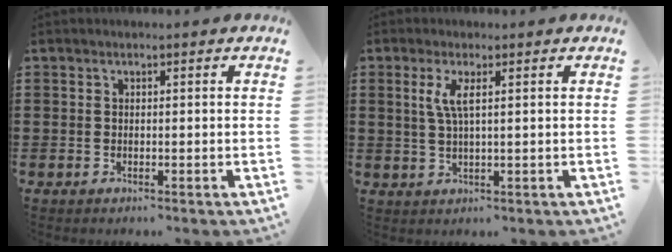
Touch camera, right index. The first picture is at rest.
{"total": 3.5, "force": [1.1, 0.6, 3.2], "torque": [-0.076, -0.001, 0.014]}